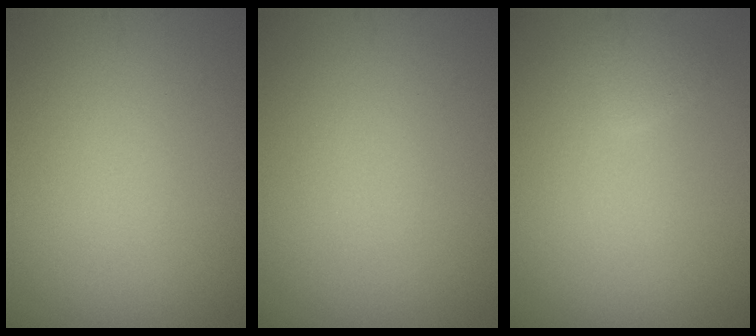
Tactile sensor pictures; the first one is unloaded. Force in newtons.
{"total": 0.0}
{"total": 1.2, "press": 1.2, "slide": 0.1}